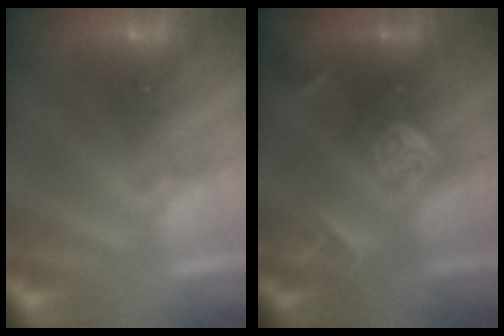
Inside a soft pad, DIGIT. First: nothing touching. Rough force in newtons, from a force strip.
{"total": 2.4}